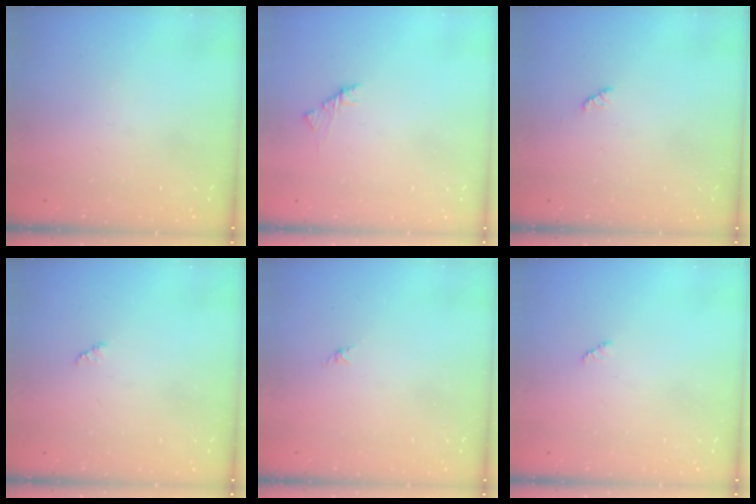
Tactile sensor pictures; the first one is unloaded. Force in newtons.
{"total": 1.7, "press": 1.6, "slide": 0.5}
{"total": 3.4, "press": 3.4, "slide": 0.4}
{"total": 1.3, "press": 1.3, "slide": 0.2}
{"total": 0.0}
{"total": 2.1, "press": 2.1, "slide": 0.3}